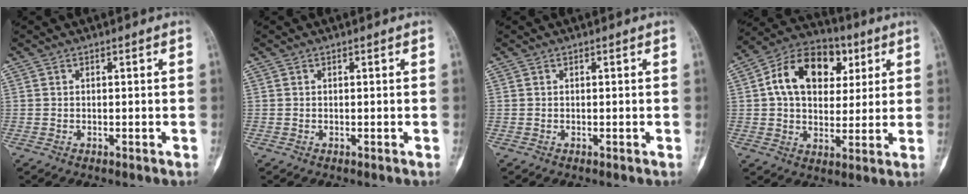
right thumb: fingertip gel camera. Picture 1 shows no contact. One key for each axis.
{"total": 0.0}
{"total": 0.0}
{"total": 16.8, "fx": 4.8, "fy": 11.6, "fz": 11.1, "tx": -0.153, "ty": 0.009, "tz": 0.073}